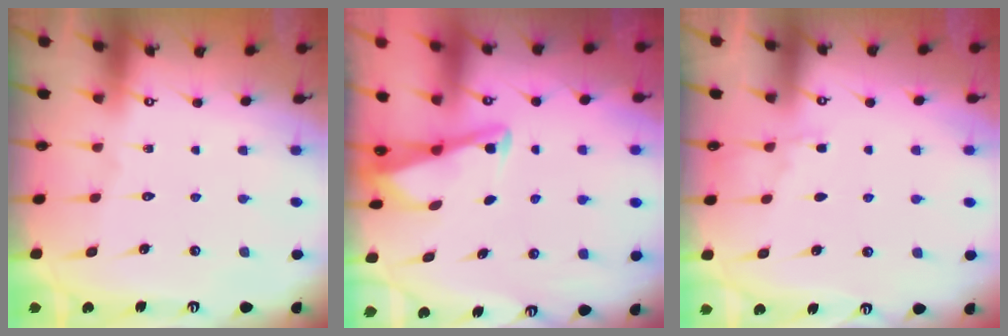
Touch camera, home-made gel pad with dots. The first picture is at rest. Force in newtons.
{"total": 2.8, "press": 2.8, "slide": 0.4}
{"total": 2.7, "press": 2.6, "slide": 0.4}